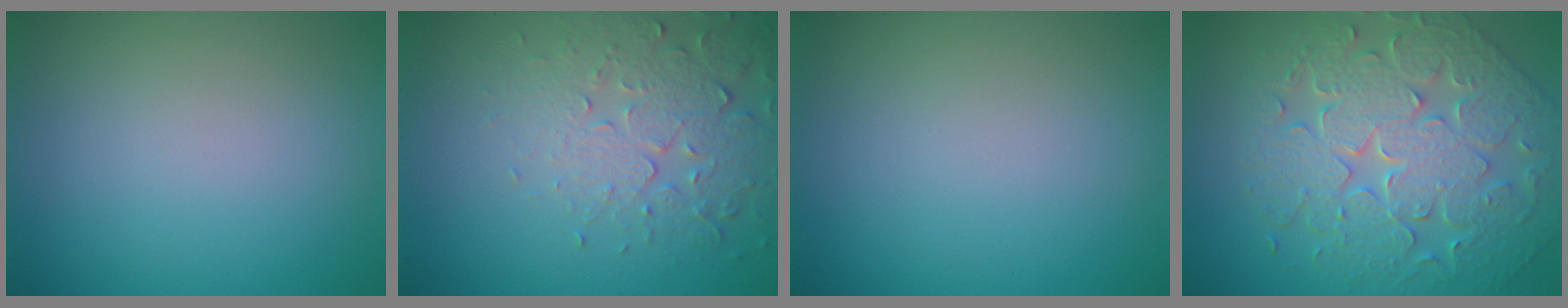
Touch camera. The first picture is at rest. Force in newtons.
{"total": 5.1, "press": 3.7, "slide": 3.5}
{"total": 0.0}
{"total": 7.2, "press": 6.2, "slide": 3.5}